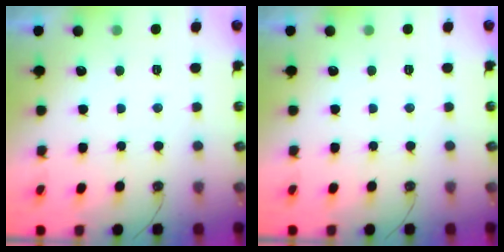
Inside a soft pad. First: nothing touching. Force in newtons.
{"total": 0.0}